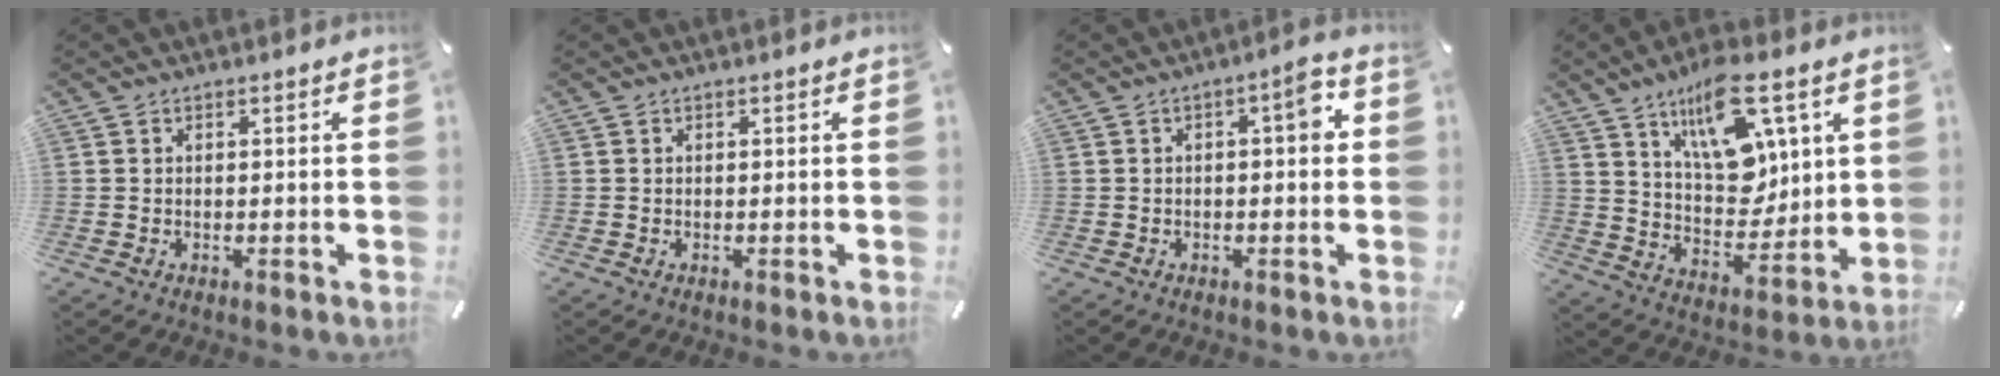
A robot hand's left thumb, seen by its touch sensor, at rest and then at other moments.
{"total": 0.0}
{"total": 5.9, "force": [0.5, 1.9, 5.5], "torque": [-0.072, 0.004, -0.002]}
{"total": 17.0, "force": [8.8, 9.4, 11.2], "torque": [-0.178, -0.040, 0.155]}